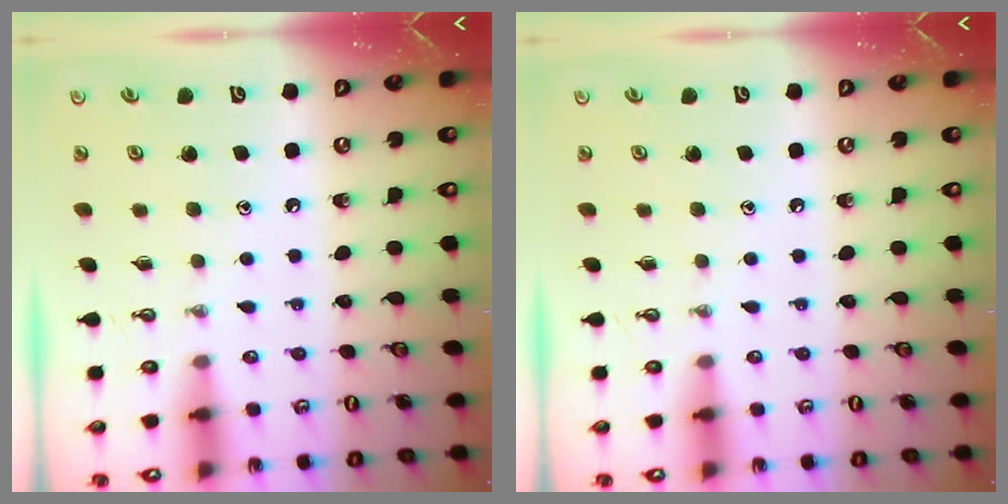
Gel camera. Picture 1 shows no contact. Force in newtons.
{"total": 0.0}